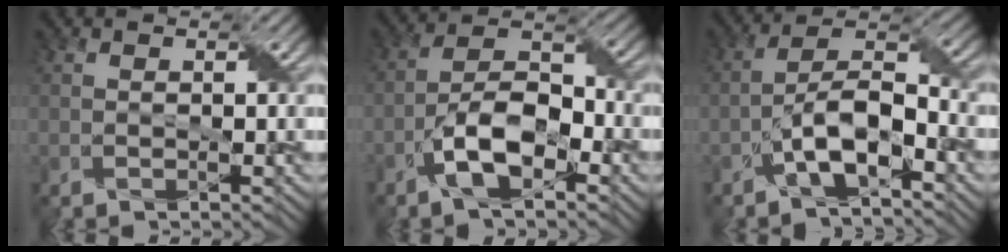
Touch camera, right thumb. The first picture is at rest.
{"total": 8.8, "force": [-4.5, 3.8, 6.5], "torque": [-0.118, 0.008, -0.090]}
{"total": 8.4, "force": [-4.1, 3.1, 6.6], "torque": [-0.118, 0.007, -0.078]}